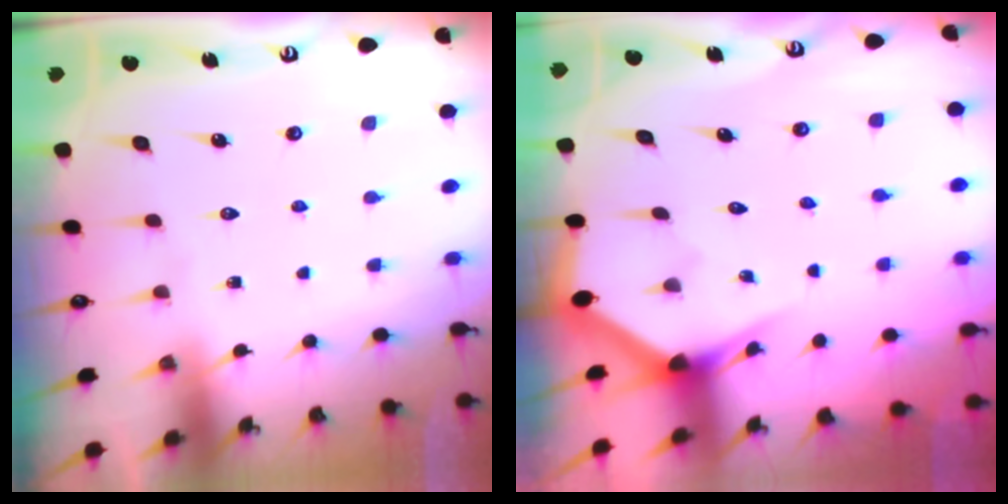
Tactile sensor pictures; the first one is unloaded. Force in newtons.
{"total": 2.9, "press": 2.9, "slide": 0.1}